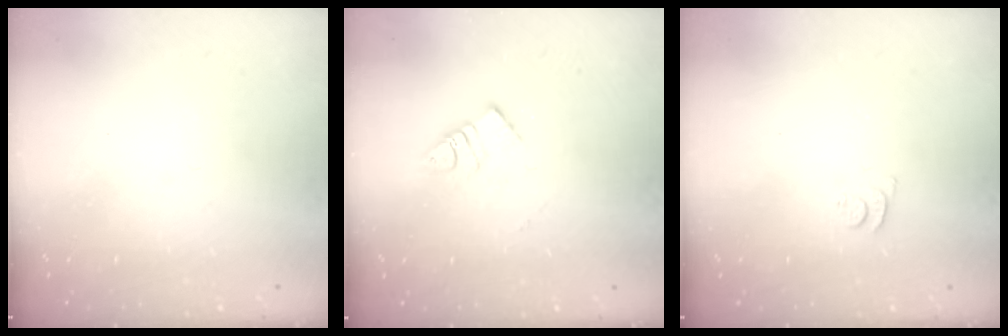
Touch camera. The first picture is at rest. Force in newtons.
{"total": 8.1, "press": 8.0, "slide": 0.5}
{"total": 4.8, "press": 4.7, "slide": 0.4}